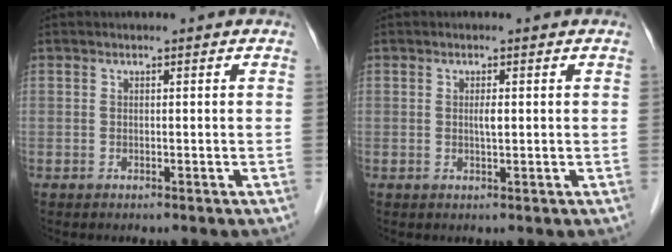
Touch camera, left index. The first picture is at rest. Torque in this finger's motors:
{"motor_torque": [0.33, 0.24, 0.03, 0.00]}